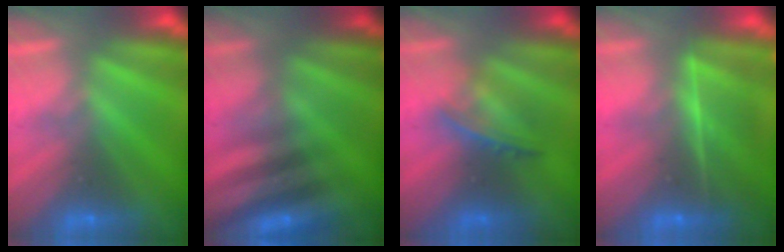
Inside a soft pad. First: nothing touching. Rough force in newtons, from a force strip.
{"total": 3.0}
{"total": 3.3}
{"total": 7.1}